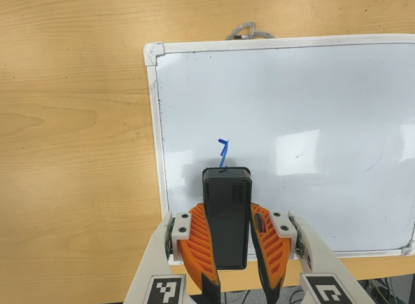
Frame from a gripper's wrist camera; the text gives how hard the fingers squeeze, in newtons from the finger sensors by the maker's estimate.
{"total": 8.8, "left": 6.3, "right": 11.3}